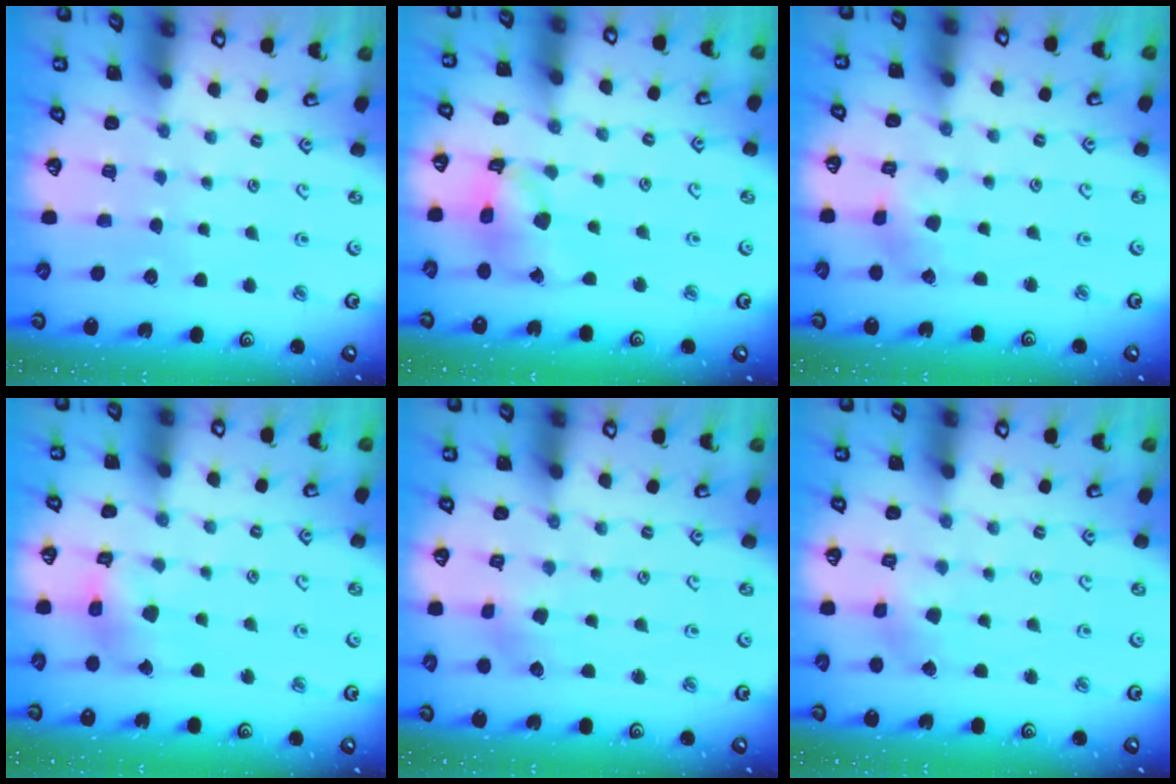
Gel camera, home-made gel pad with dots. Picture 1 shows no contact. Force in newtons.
{"total": 12.6, "press": 12.5, "slide": 1.5}
{"total": 1.6, "press": 1.6, "slide": 0.0}
{"total": 8.7, "press": 8.6, "slide": 0.9}
{"total": 2.3, "press": 2.3, "slide": 0.5}
{"total": 1.7, "press": 1.7, "slide": 0.3}